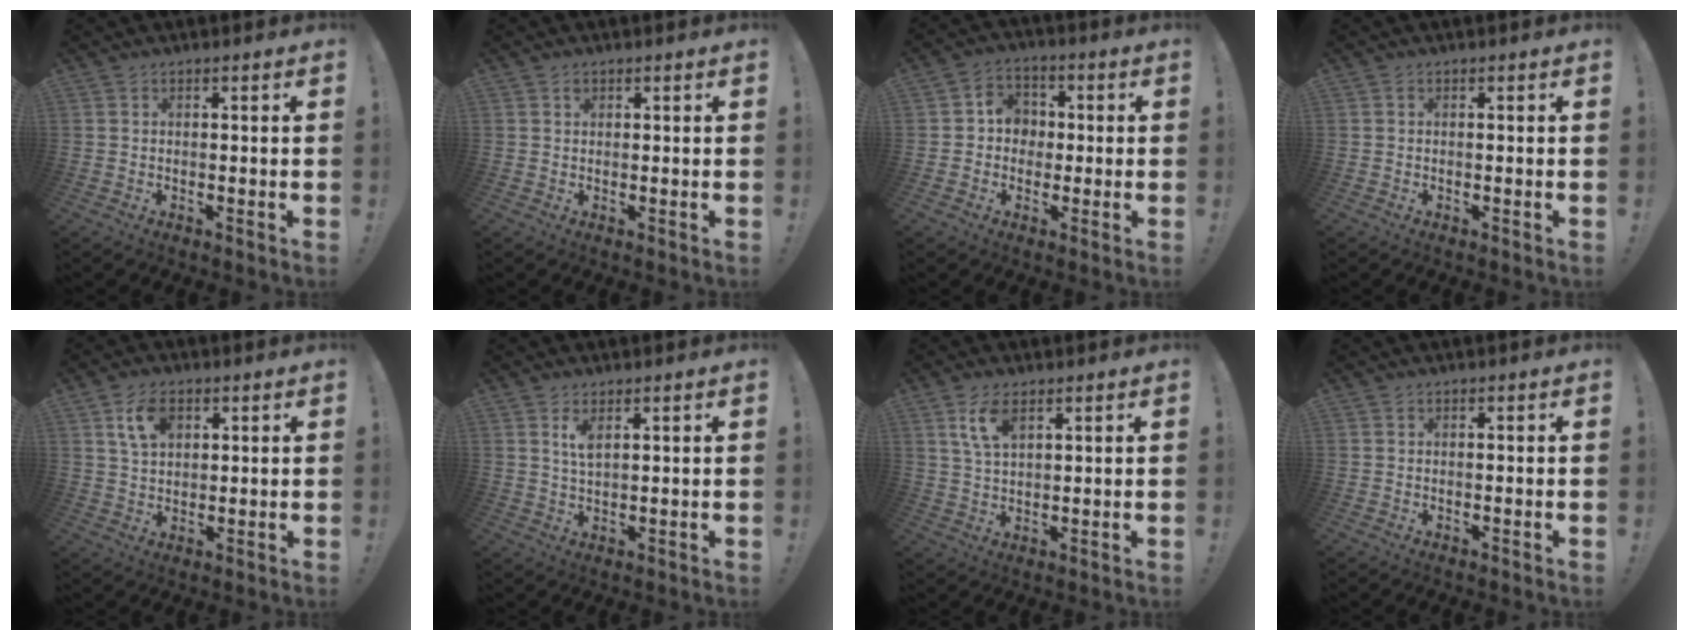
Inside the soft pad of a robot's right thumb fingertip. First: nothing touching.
{"total": 0.9, "force": [0.4, 0.7, 0.4], "torque": [-0.007, 0.001, 0.008]}
{"total": 7.2, "force": [-0.4, 6.8, 2.5], "torque": [-0.039, 0.013, -0.003]}
{"total": 0.0}
{"total": 7.9, "force": [3.4, 5.0, 5.0], "torque": [-0.089, -0.001, 0.065]}
{"total": 3.7, "force": [2.0, 1.2, 2.9], "torque": [-0.053, -0.007, 0.032]}
{"total": 7.0, "force": [3.6, 3.0, 5.2], "torque": [-0.098, -0.004, 0.067]}
{"total": 0.0}